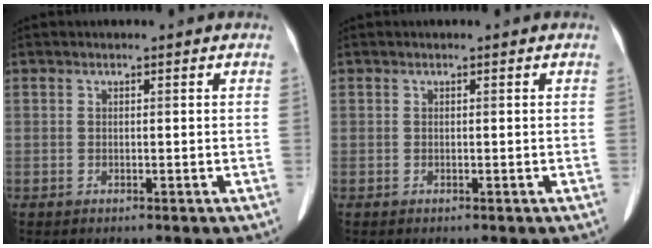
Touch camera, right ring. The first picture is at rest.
{"total": 0.0}